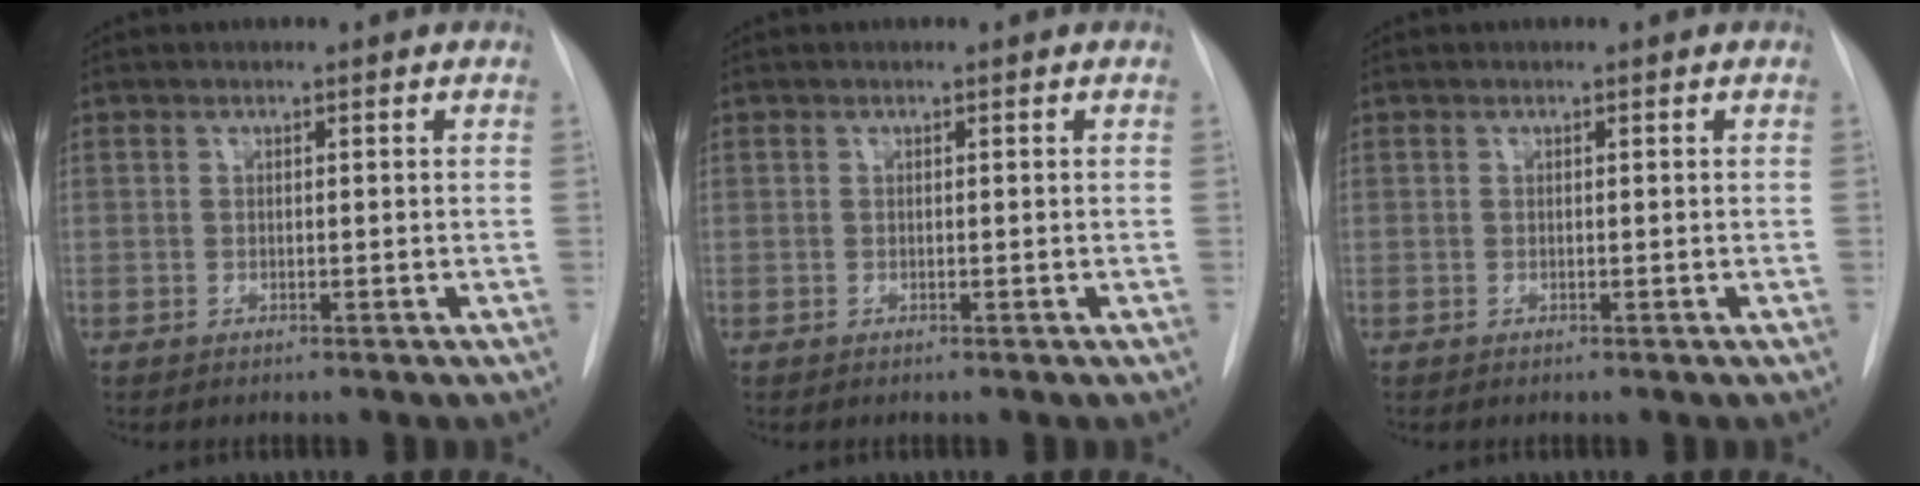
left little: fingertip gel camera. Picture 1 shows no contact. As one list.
[{"total": 0.0}, {"total": 0.0}]